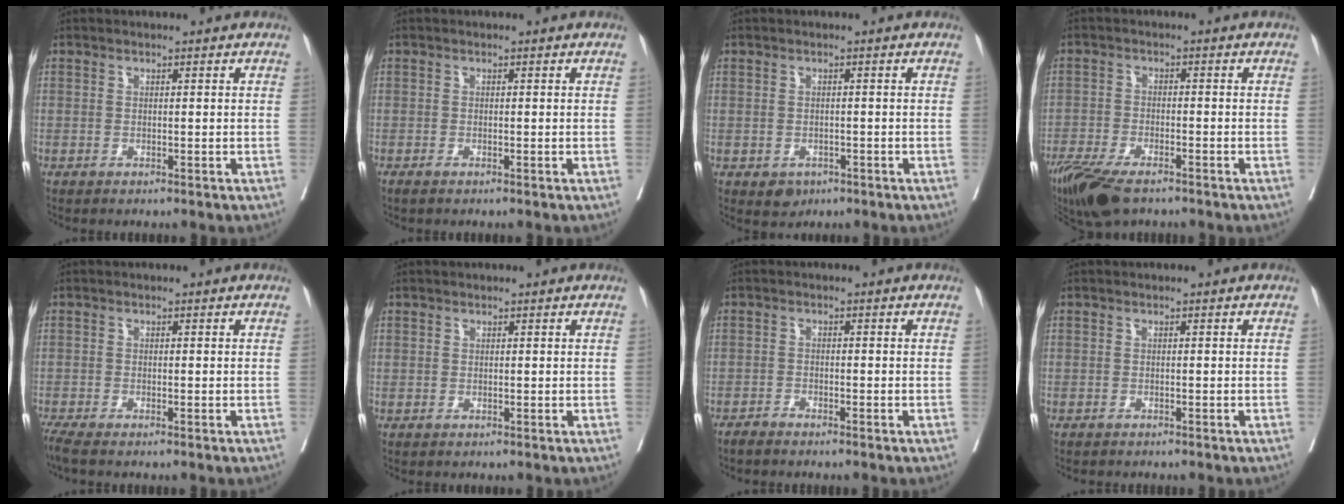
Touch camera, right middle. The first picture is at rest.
{"total": 1.1, "force": [-0.9, 0.1, 0.6], "torque": [-0.014, -0.004, -0.016]}
{"total": 2.7, "force": [-1.5, 2.0, 1.0], "torque": [-0.008, 0.002, -0.015]}
{"total": 10.1, "force": [-7.6, 3.1, 5.9], "torque": [-0.102, -0.019, -0.130]}
{"total": 1.9, "force": [-1.7, -0.2, 0.9], "torque": [-0.025, -0.009, -0.038]}
{"total": 0.7, "force": [0.3, 0.6, 0.0], "torque": [0.008, 0.002, 0.004]}
{"total": 1.5, "force": [-1.4, 0.0, 0.5], "torque": [-0.012, -0.002, -0.029]}
{"total": 1.3, "force": [-1.2, 0.2, 0.4], "torque": [-0.015, -0.005, -0.016]}